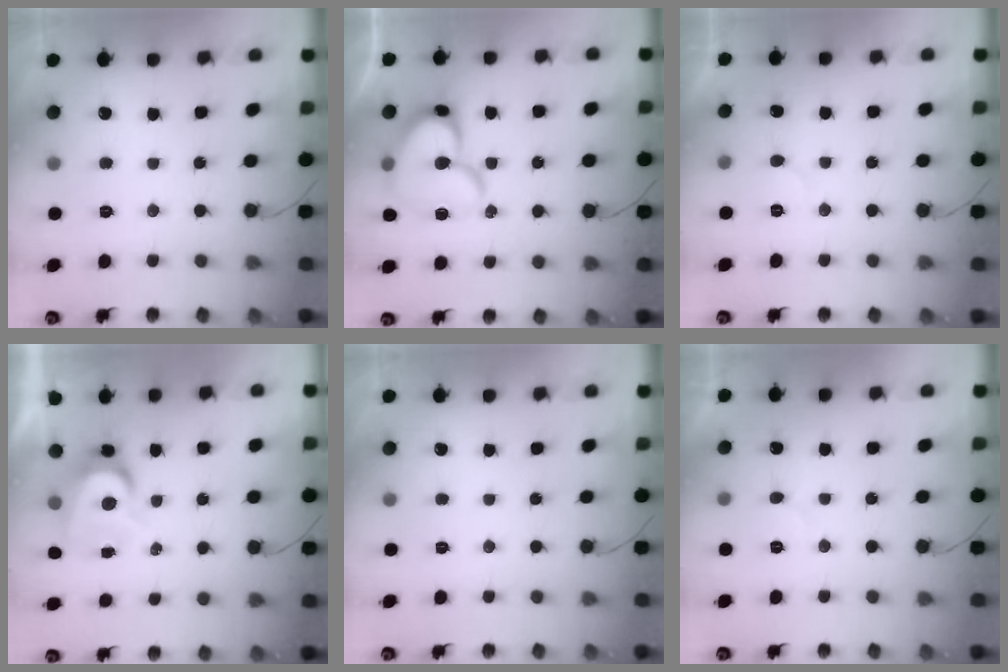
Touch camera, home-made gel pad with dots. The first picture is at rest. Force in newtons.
{"total": 16.3, "press": 16.3, "slide": 1.3}
{"total": 4.8, "press": 4.8, "slide": 0.4}
{"total": 6.7, "press": 6.7, "slide": 0.7}
{"total": 0.0}
{"total": 4.6, "press": 4.6, "slide": 0.5}